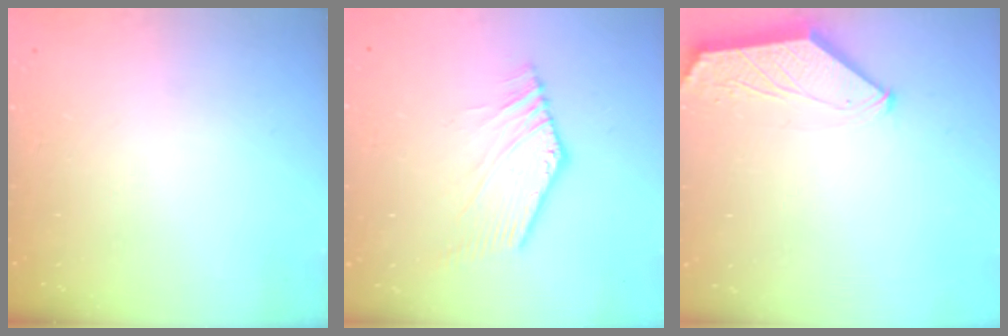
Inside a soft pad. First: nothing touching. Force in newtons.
{"total": 2.7, "press": 2.5, "slide": 1.1}
{"total": 1.6, "press": 1.6, "slide": 0.4}